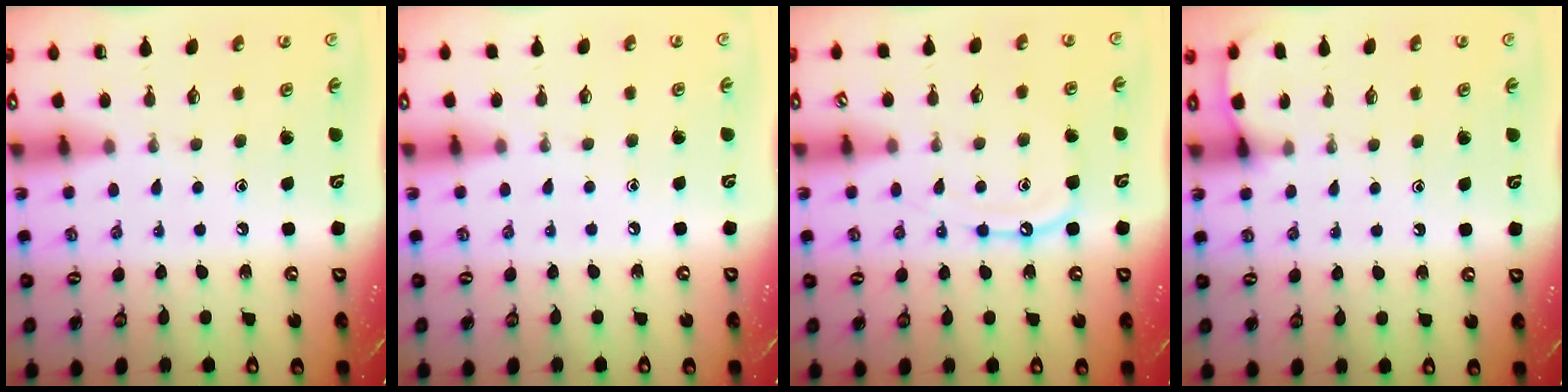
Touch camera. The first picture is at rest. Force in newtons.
{"total": 0.0}
{"total": 9.5, "press": 9.5, "slide": 1.0}
{"total": 2.6, "press": 2.6, "slide": 0.3}